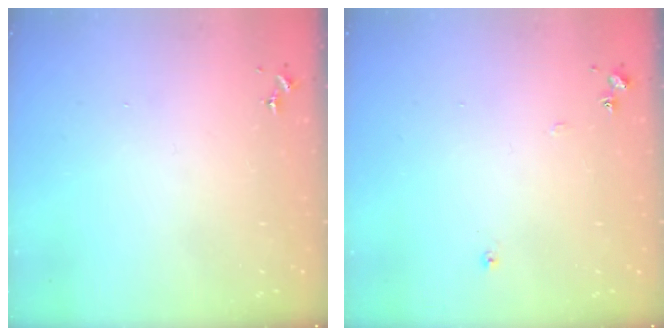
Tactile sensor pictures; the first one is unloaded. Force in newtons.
{"total": 6.2, "press": 6.2, "slide": 0.6}